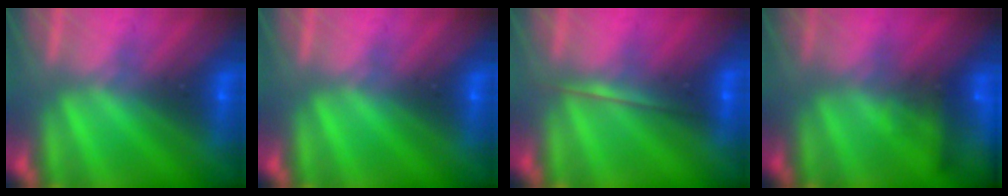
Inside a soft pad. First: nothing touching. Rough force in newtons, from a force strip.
{"total": 0.0}
{"total": 1.7}
{"total": 11.7}